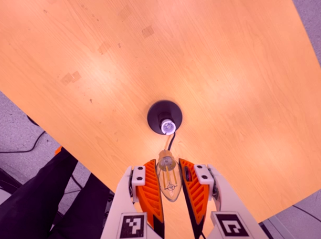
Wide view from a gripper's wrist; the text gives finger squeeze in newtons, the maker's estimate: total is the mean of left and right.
{"total": 15.5, "left": 17.0, "right": 13.9}